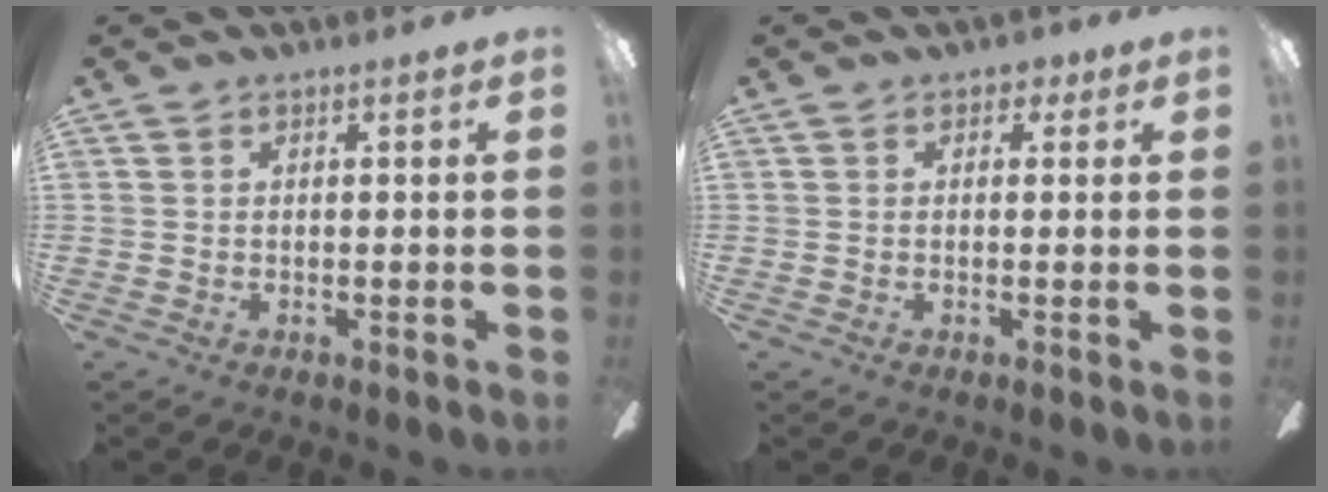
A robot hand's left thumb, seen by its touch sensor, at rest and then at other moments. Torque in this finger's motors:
{"motor_torque": [-0.20, 0.04, 0.24, -0.34, 0.00]}